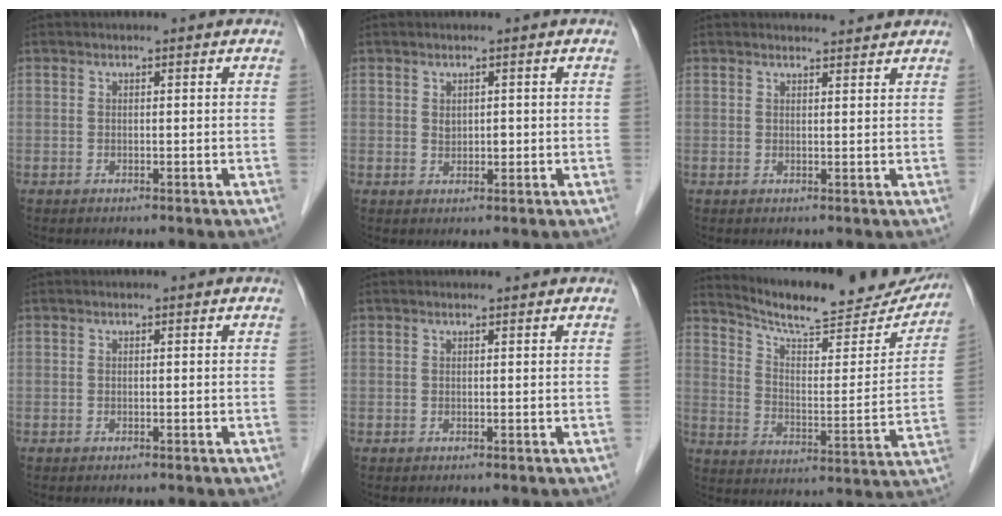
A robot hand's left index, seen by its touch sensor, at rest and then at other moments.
{"total": 1.4, "force": [0.1, 1.0, 1.0], "torque": [-0.016, 0.000, 0.004]}
{"total": 3.0, "force": [3.0, 0.3, 0.3], "torque": [-0.011, 0.004, 0.037]}
{"total": 0.0}
{"total": 0.6, "force": [0.6, 0.0, 0.1], "torque": [-0.007, 0.004, 0.010]}
{"total": 21.4, "force": [20.0, 3.3, 7.0], "torque": [-0.104, -0.041, 0.272]}